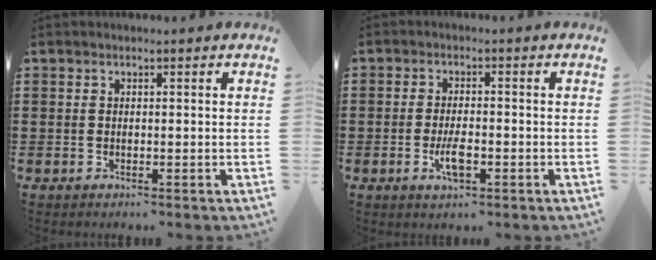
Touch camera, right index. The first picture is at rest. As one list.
[{"total": 4.0, "force": [-1.3, 1.4, 3.4], "torque": [-0.073, -0.002, -0.027]}]